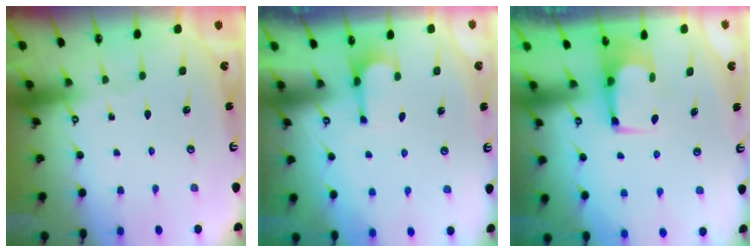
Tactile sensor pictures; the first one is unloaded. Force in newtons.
{"total": 3.6, "press": 3.4, "slide": 0.9}
{"total": 2.2, "press": 2.2, "slide": 0.2}